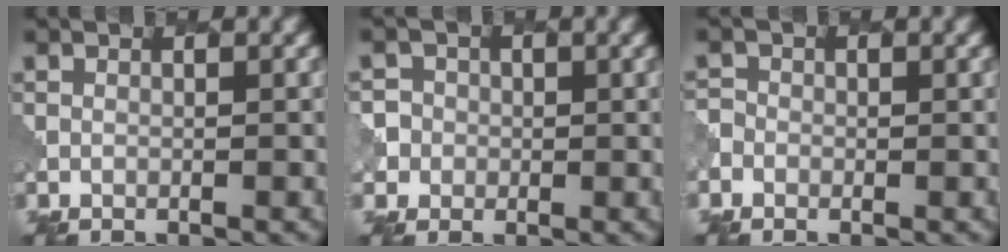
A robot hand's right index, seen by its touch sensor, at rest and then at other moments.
{"total": 3.7, "force": [0.0, 3.7, 0.3], "torque": [0.008, 0.018, -0.025]}
{"total": 1.4, "force": [-0.7, 1.2, -0.1], "torque": [0.005, 0.008, -0.018]}